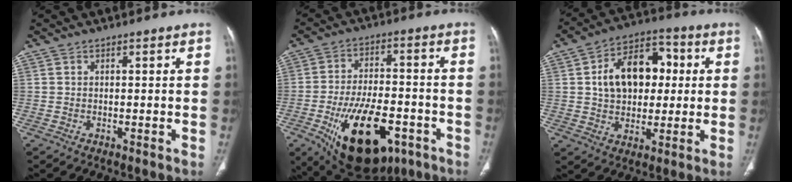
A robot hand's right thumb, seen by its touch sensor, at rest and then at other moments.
{"total": 21.0, "force": [-9.1, 10.7, 15.6], "torque": [-0.248, 0.022, -0.125]}
{"total": 15.2, "force": [2.4, 10.3, 10.9], "torque": [-0.139, 0.019, 0.034]}